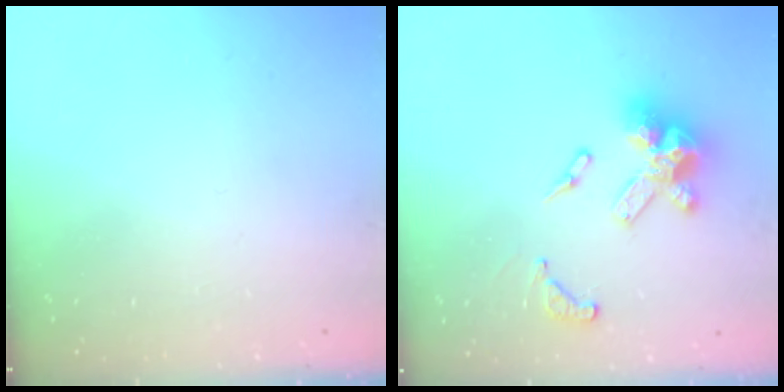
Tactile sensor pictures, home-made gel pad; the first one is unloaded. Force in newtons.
{"total": 17.1, "press": 17.0, "slide": 2.0}